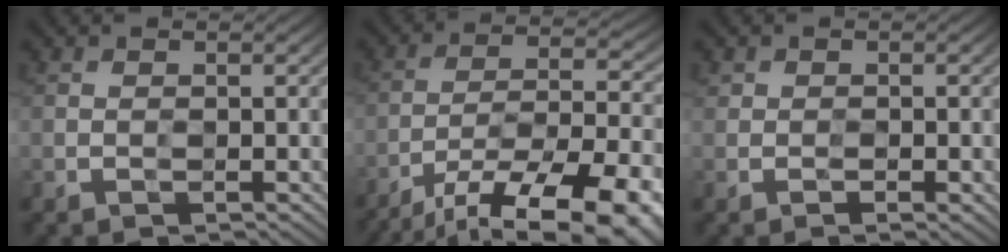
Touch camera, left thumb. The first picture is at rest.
{"total": 18.5, "force": [-14.7, 4.8, 10.0], "torque": [-0.143, -0.017, -0.212]}
{"total": 1.1, "force": [-0.4, 0.8, 0.7], "torque": [-0.010, -0.002, -0.009]}